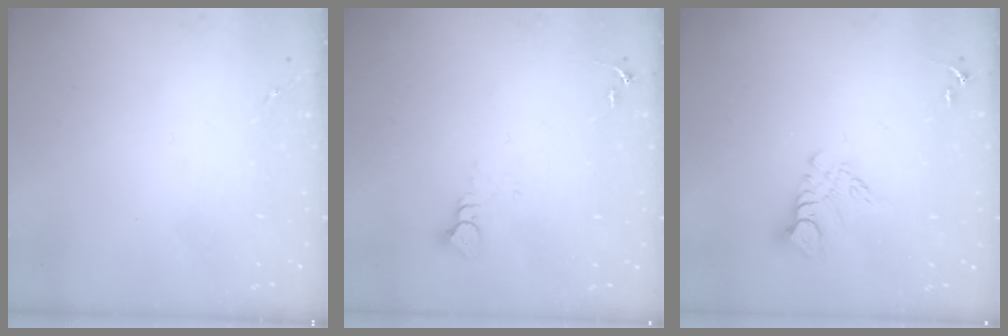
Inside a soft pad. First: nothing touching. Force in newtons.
{"total": 3.6, "press": 3.6, "slide": 0.2}
{"total": 9.3, "press": 9.3, "slide": 0.9}